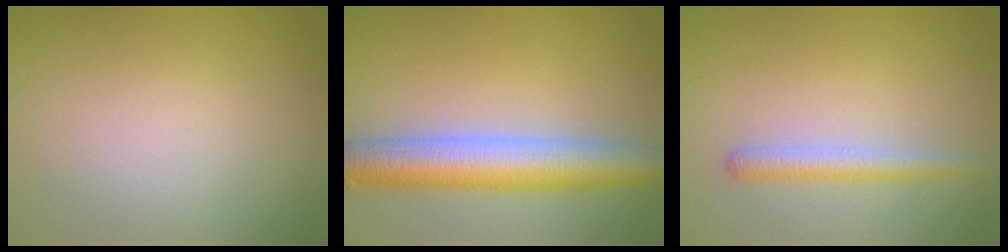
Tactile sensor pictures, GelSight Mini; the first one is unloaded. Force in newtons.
{"total": 7.1, "press": 7.1, "slide": 0.3}
{"total": 2.2, "press": 2.2, "slide": 0.1}